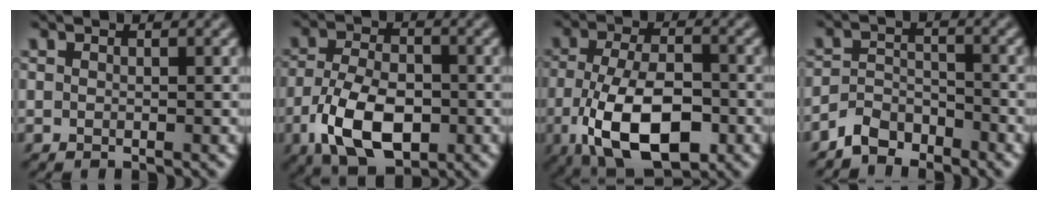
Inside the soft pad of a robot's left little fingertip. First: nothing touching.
{"total": 7.8, "force": [-3.0, 4.3, 5.7], "torque": [-0.127, -0.009, -0.058]}
{"total": 9.8, "force": [-3.8, 4.7, 7.7], "torque": [-0.159, -0.011, -0.068]}
{"total": 3.0, "force": [-2.7, 1.3, 0.6], "torque": [-0.009, 0.011, -0.057]}